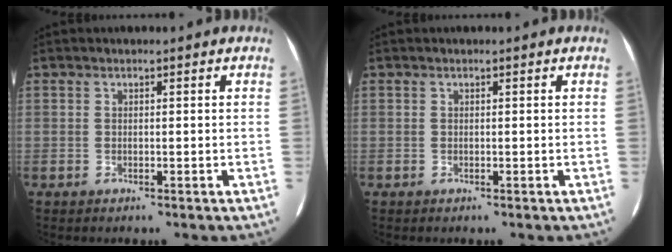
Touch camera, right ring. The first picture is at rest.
{"total": 0.0}